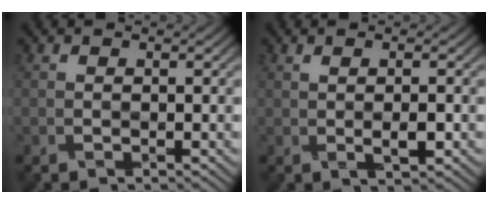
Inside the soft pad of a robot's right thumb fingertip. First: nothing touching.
{"total": 2.0, "force": [0.1, 0.3, 1.9], "torque": [-0.037, 0.003, 0.007]}